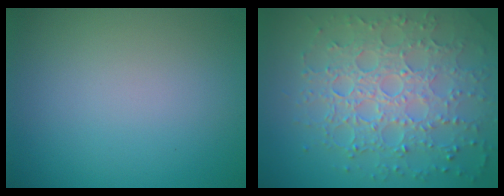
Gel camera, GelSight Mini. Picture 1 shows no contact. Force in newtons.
{"total": 7.7, "press": 5.5, "slide": 5.4}